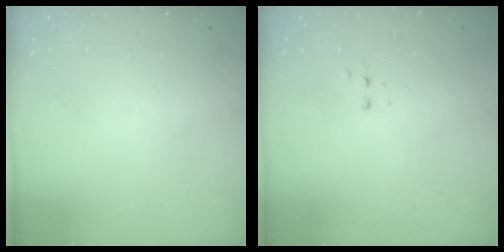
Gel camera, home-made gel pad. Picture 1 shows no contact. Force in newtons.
{"total": 2.7, "press": 2.7, "slide": 0.5}